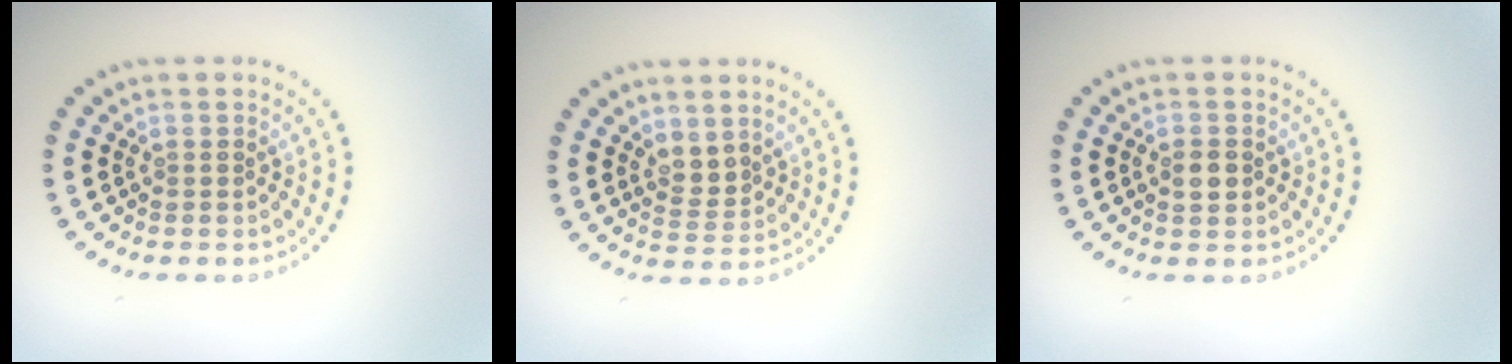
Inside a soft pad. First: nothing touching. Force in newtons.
{"total": 1.8, "press": 1.4, "slide": 1.2}
{"total": 1.6, "press": 1.6, "slide": 0.2}